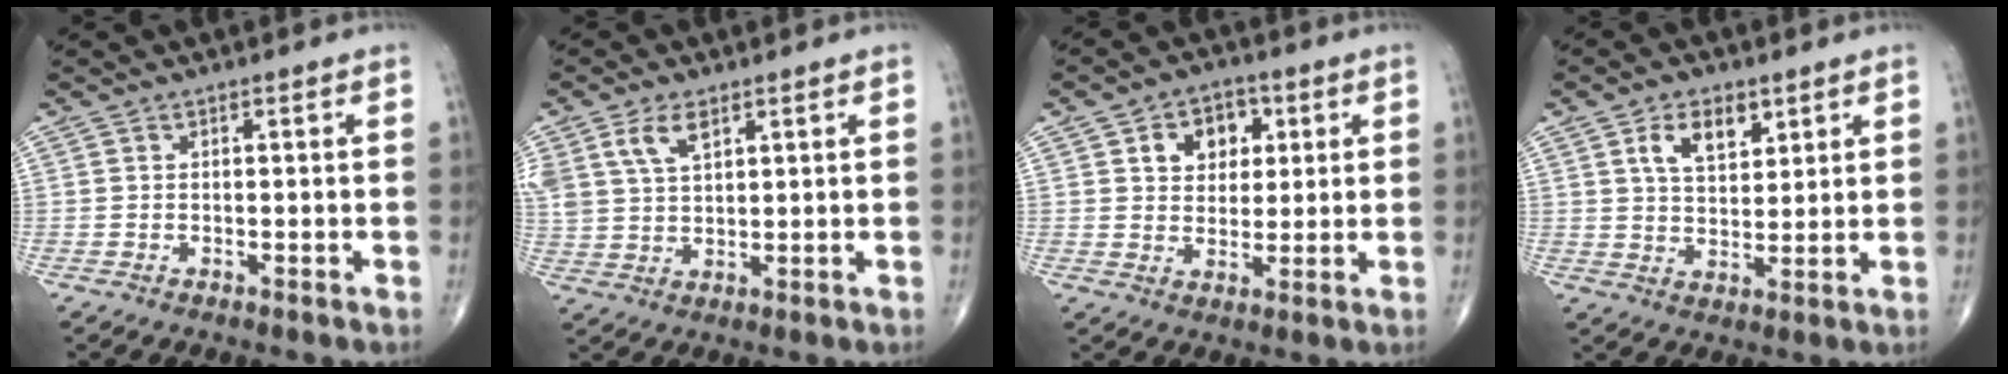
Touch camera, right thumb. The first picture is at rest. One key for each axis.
{"total": 7.4, "fx": 3.8, "fy": 3.9, "fz": 4.9, "tx": -0.098, "ty": -0.008, "tz": 0.080}
{"total": 8.0, "fx": 2.7, "fy": 6.0, "fz": 4.5, "tx": -0.026, "ty": -0.005, "tz": 0.039}
{"total": 7.3, "fx": 3.6, "fy": 4.1, "fz": 4.9, "tx": -0.065, "ty": -0.019, "tz": 0.064}